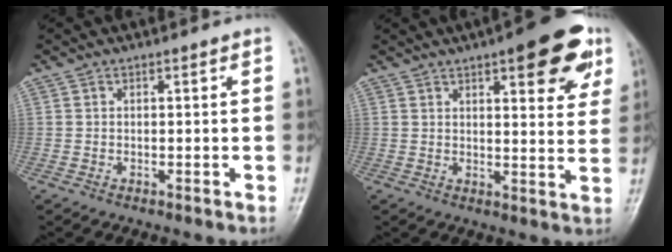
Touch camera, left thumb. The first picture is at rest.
{"total": 13.5, "force": [7.1, 4.7, 10.5], "torque": [-0.092, -0.023, 0.085]}